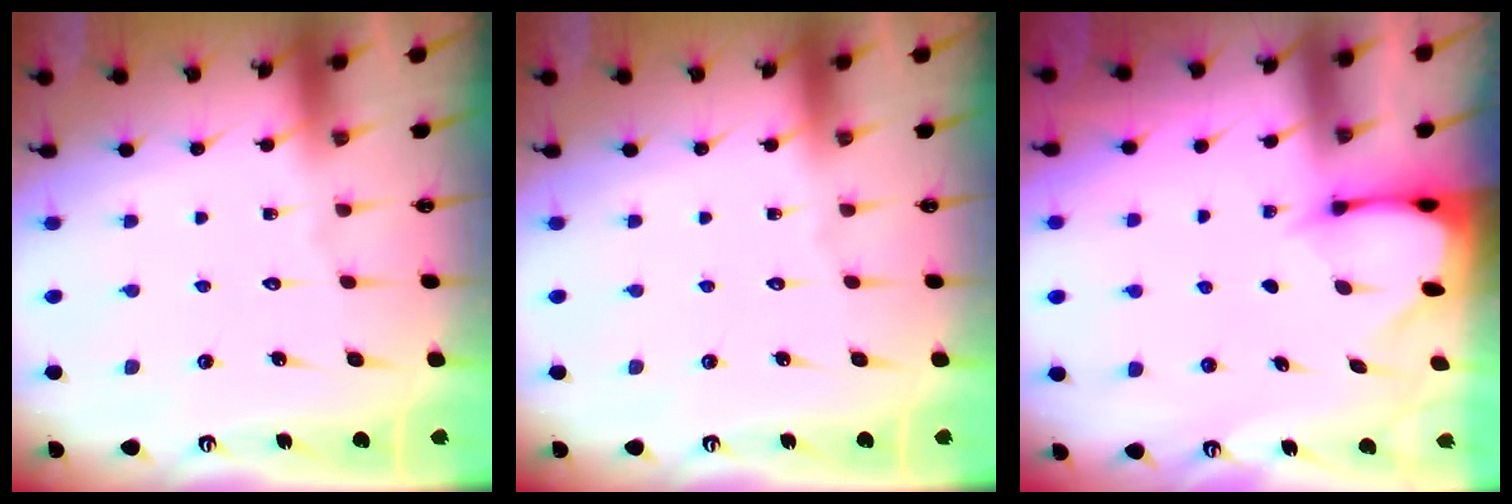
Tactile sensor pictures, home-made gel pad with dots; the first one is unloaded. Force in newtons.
{"total": 0.0}
{"total": 2.4, "press": 2.4, "slide": 0.3}